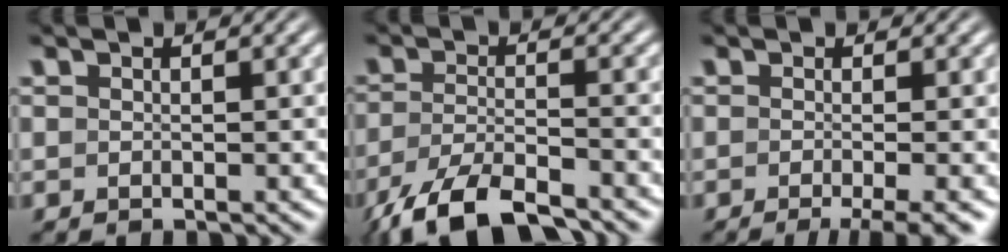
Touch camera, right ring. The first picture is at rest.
{"total": 6.6, "force": [-5.0, 2.3, 3.6], "torque": [-0.074, -0.027, -0.064]}
{"total": 4.6, "force": [-3.3, 0.9, 3.2], "torque": [-0.041, -0.013, -0.041]}